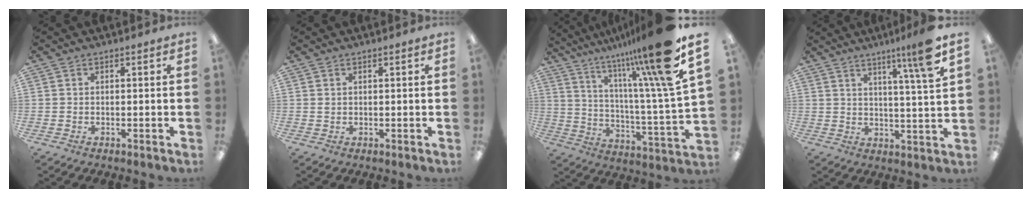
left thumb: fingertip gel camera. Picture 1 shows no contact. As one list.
[{"total": 0.7, "force": [0.4, 0.4, 0.4], "torque": [-0.009, 0.003, 0.007]}, {"total": 21.9, "force": [14.8, 2.2, 16.0], "torque": [-0.257, -0.096, 0.224]}, {"total": 10.1, "force": [6.5, 0.1, 7.7], "torque": [-0.116, -0.032, 0.097]}]